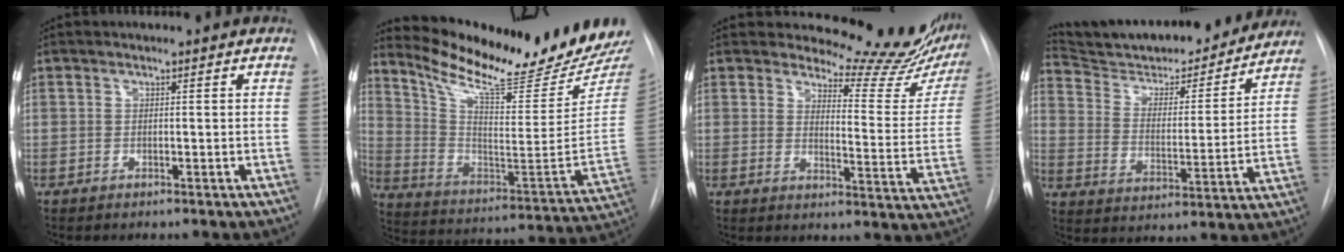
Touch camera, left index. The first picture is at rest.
{"total": 22.9, "force": [20.9, 0.9, 9.3], "torque": [-0.162, -0.094, 0.310]}
{"total": 16.9, "force": [16.0, 3.3, 4.2], "torque": [-0.033, -0.110, 0.166]}
{"total": 22.5, "force": [20.8, 4.7, 7.2], "torque": [-0.113, -0.015, 0.301]}